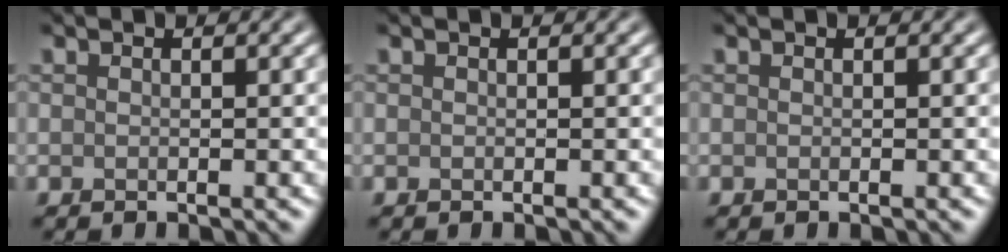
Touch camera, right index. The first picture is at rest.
{"total": 0.0}
{"total": 0.0}